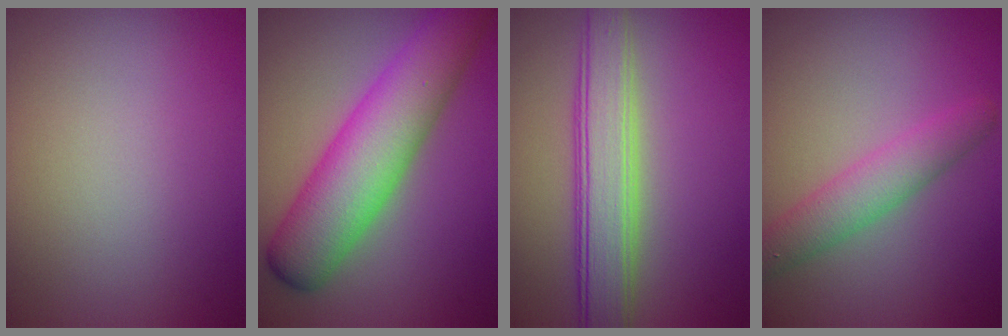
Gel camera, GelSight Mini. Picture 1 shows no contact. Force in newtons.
{"total": 8.4, "press": 8.4, "slide": 0.1}
{"total": 5.4, "press": 5.4, "slide": 0.3}
{"total": 3.4, "press": 3.4, "slide": 0.0}